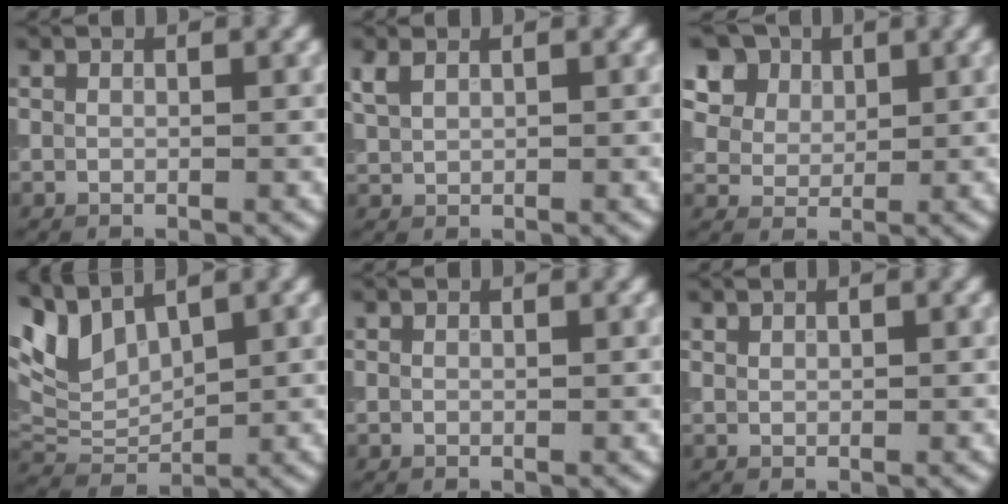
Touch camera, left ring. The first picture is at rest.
{"total": 1.3, "force": [0.8, 0.7, 0.8], "torque": [-0.021, 0.006, 0.020]}
{"total": 11.4, "force": [6.5, 7.9, 5.0], "torque": [-0.126, 0.032, 0.104]}
{"total": 4.6, "force": [2.9, 2.3, 2.7], "torque": [-0.061, 0.006, 0.055]}
{"total": 0.0}
{"total": 0.0}